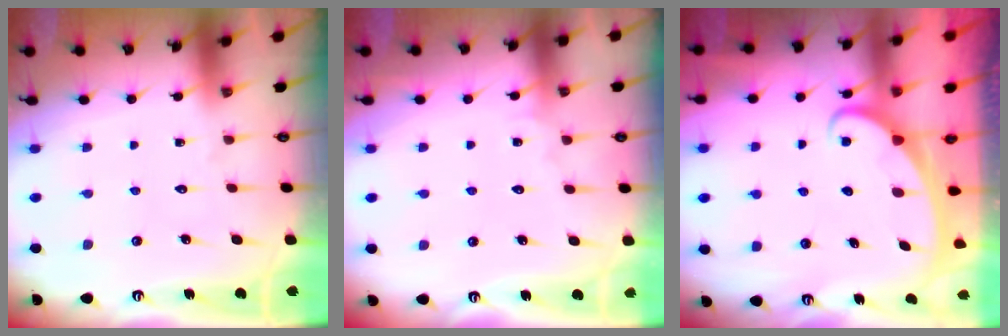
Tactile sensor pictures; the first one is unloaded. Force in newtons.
{"total": 2.7, "press": 2.7, "slide": 0.3}
{"total": 2.6, "press": 2.6, "slide": 0.4}